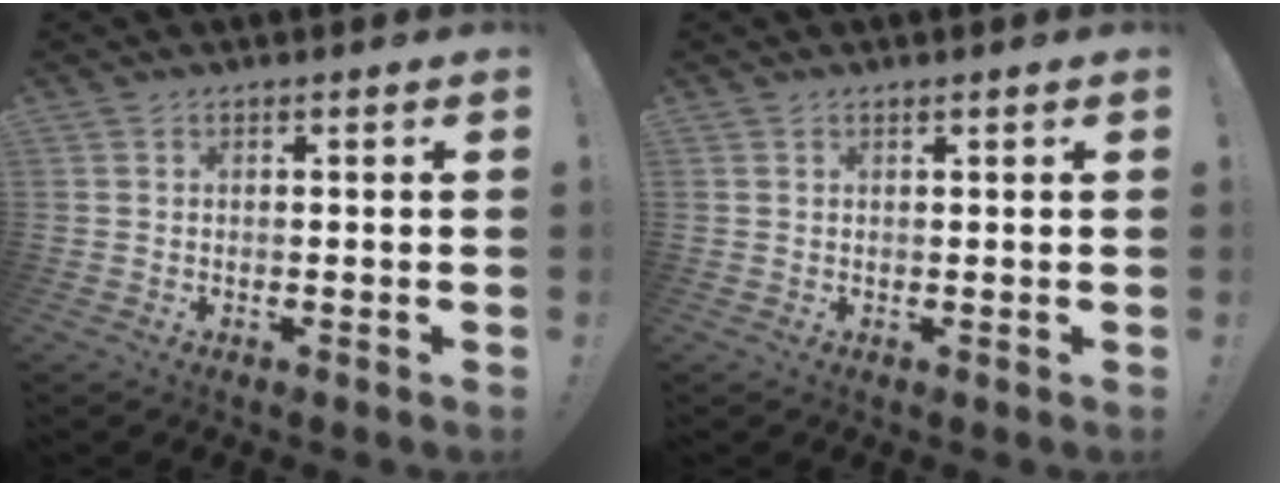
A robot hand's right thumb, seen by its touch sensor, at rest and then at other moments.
{"total": 0.6, "force": [0.6, 0.0, 0.3], "torque": [0.003, -0.003, 0.009]}